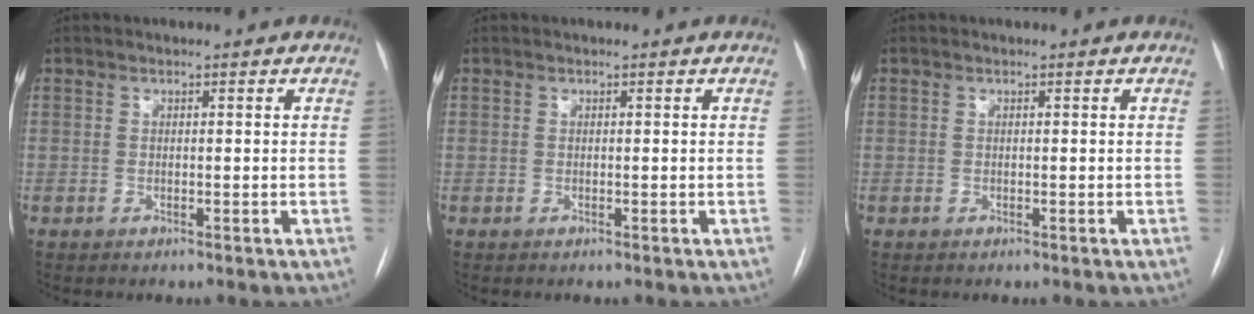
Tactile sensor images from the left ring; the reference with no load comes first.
{"total": 0.0}
{"total": 0.0}